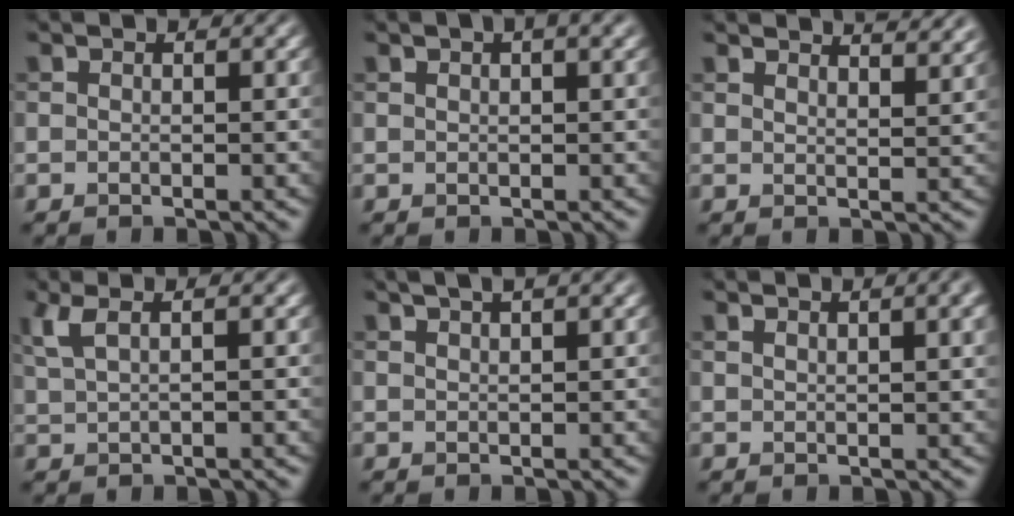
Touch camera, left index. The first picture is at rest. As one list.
[{"total": 2.6, "force": [1.7, 0.7, 1.8], "torque": [-0.022, 0.005, 0.024]}, {"total": 4.8, "force": [4.4, 1.0, 1.8], "torque": [-0.011, 0.015, 0.042]}, {"total": 3.0, "force": [1.7, 1.0, 2.2], "torque": [-0.042, 0.007, 0.031]}, {"total": 2.9, "force": [2.0, 0.7, 2.0], "torque": [-0.019, 0.008, 0.030]}, {"total": 5.4, "force": [2.9, 2.0, 4.1], "torque": [-0.026, 0.023, 0.025]}]